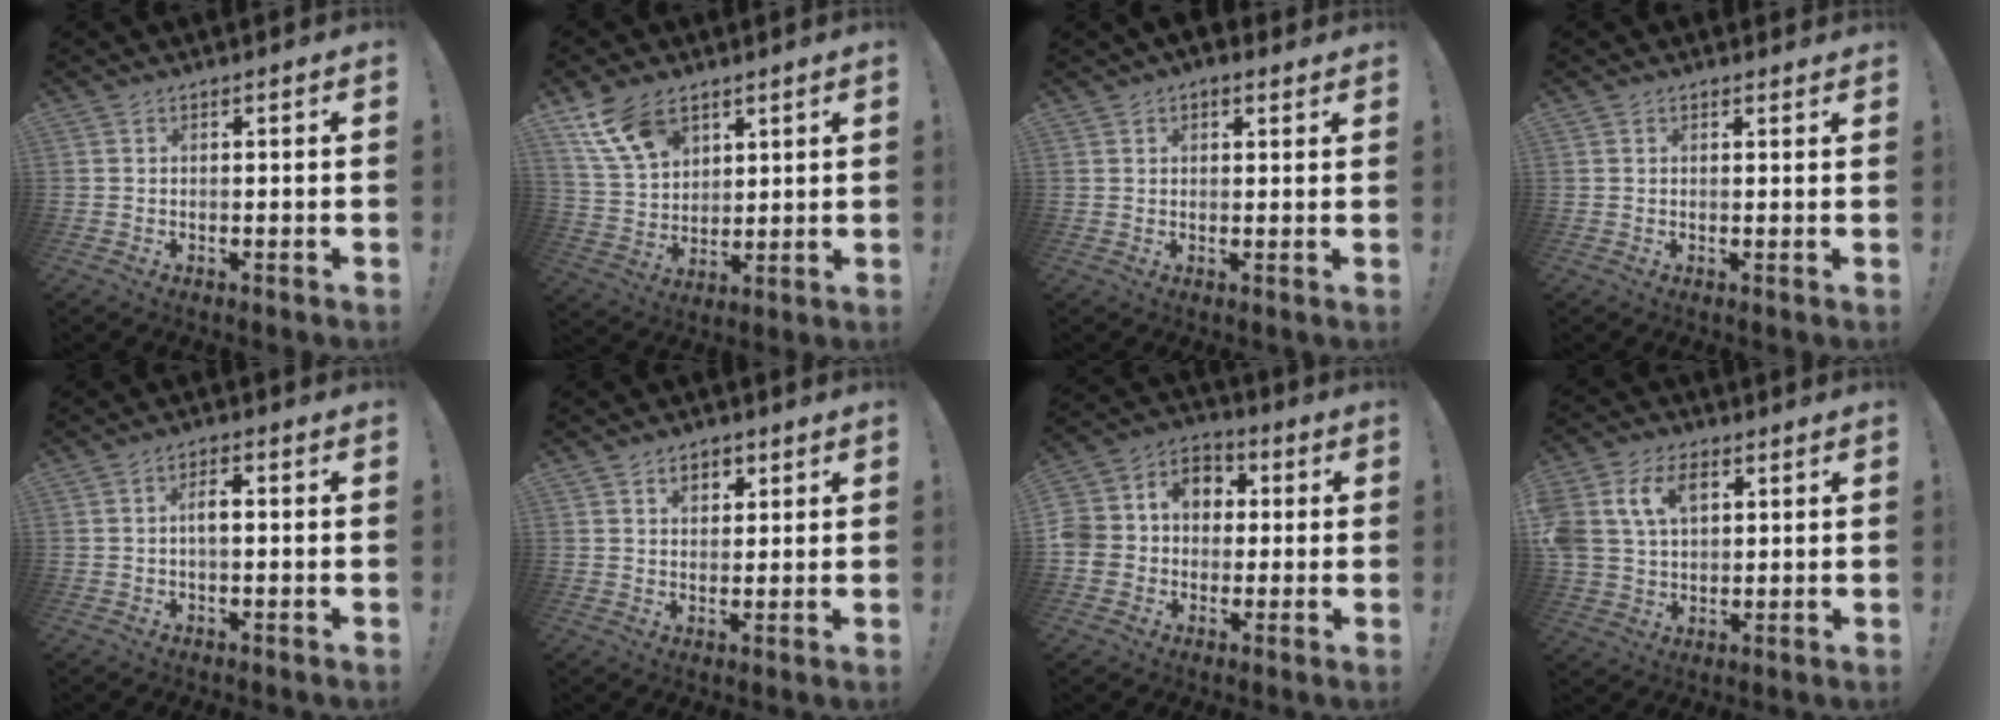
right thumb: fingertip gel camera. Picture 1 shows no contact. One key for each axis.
{"total": 13.1, "fx": 7.8, "fy": 8.1, "fz": 6.8, "tx": -0.129, "ty": -0.029, "tz": 0.156}
{"total": 3.1, "fx": 2.1, "fy": 2.1, "fz": 0.9, "tx": -0.007, "ty": -0.006, "tz": 0.036}
{"total": 1.1, "fx": 0.9, "fy": 0.6, "fz": -0.1, "tx": 0.018, "ty": -0.005, "tz": 0.015}
{"total": 3.8, "fx": -0.2, "fy": 1.5, "fz": 3.5, "tx": -0.061, "ty": 0.010, "tz": -0.007}
{"total": 4.7, "fx": 2.2, "fy": 3.4, "fz": 2.4, "tx": -0.032, "ty": -0.002, "tz": 0.037}
{"total": 10.5, "fx": 0.0, "fy": 9.6, "fz": 4.1, "tx": -0.077, "ty": 0.013, "tz": 0.009}
{"total": 12.4, "fx": 4.4, "fy": 9.0, "fz": 7.3, "tx": -0.154, "ty": -0.002, "tz": 0.086}